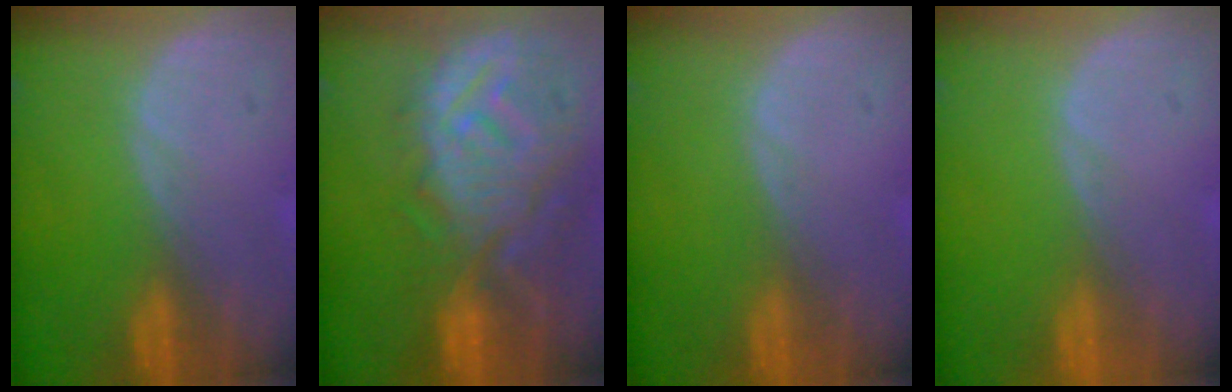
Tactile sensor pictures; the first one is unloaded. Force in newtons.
{"total": 12.3, "press": 11.0, "slide": 5.5}
{"total": 0.0}
{"total": 0.0}